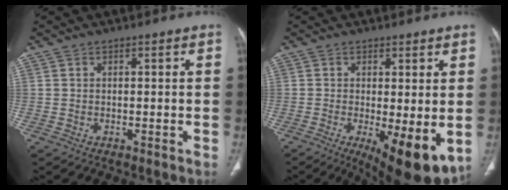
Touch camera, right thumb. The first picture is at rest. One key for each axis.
{"total": 10.8, "fx": -2.4, "fy": 3.5, "fz": 9.9, "tx": -0.143, "ty": -0.026, "tz": -0.026}